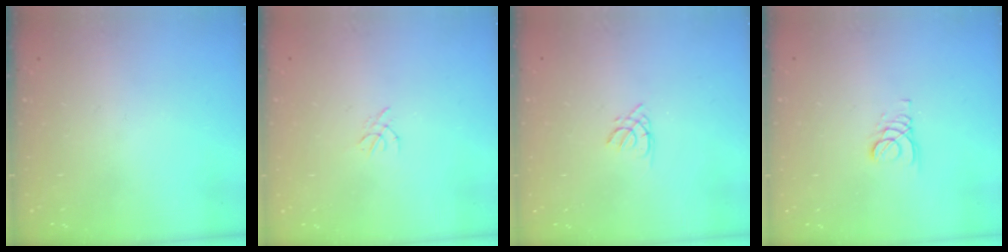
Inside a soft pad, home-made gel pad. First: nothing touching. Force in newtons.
{"total": 0.8, "press": 0.7, "slide": 0.3}
{"total": 1.7, "press": 1.7, "slide": 0.3}
{"total": 2.1, "press": 2.1, "slide": 0.1}